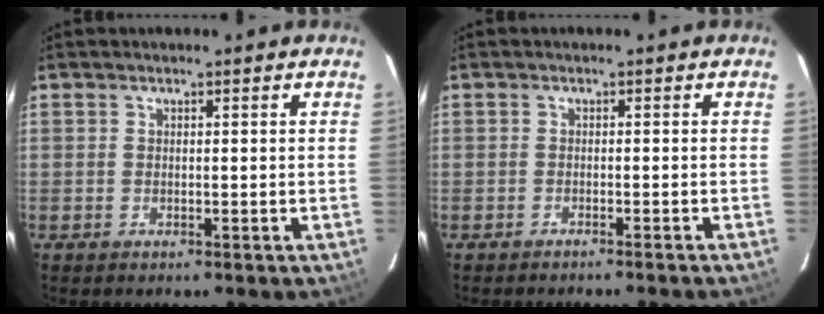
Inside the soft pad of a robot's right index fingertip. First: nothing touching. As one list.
[{"total": 1.3, "force": [-1.2, -0.4, 0.4], "torque": [-0.010, -0.003, -0.016]}]